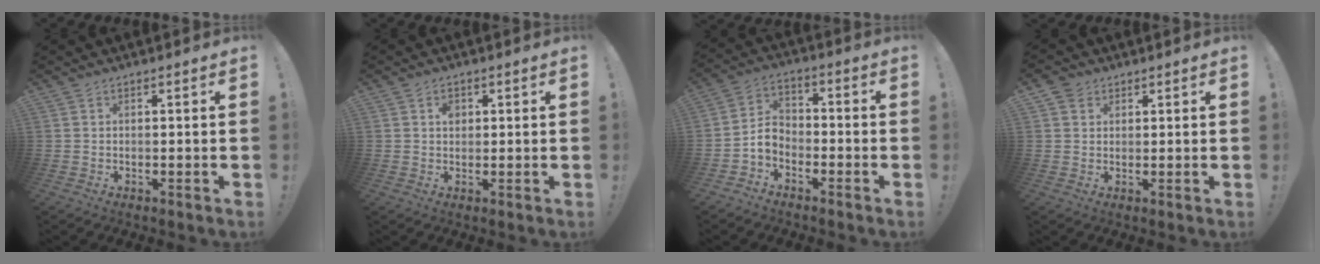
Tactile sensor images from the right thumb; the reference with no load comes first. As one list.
[{"total": 2.2, "force": [0.4, 1.8, 1.3], "torque": [-0.007, -0.003, 0.002]}, {"total": 6.4, "force": [-3.7, 4.4, 2.8], "torque": [-0.055, 0.018, -0.067]}, {"total": 3.1, "force": [1.9, 2.5, 0.4], "torque": [-0.006, -0.005, 0.034]}]